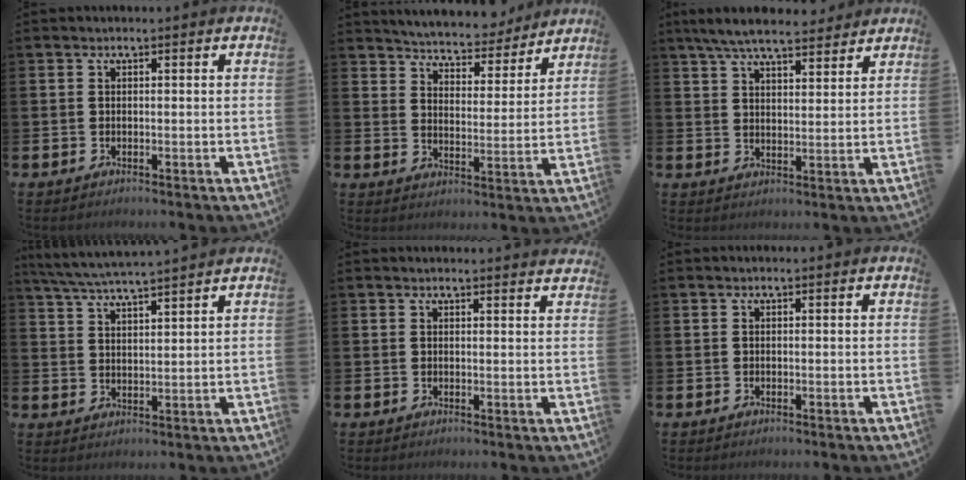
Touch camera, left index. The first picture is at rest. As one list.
[{"total": 5.7, "force": [5.6, 0.9, 0.4], "torque": [-0.032, -0.048, 0.096]}, {"total": 6.8, "force": [6.3, 1.3, 2.2], "torque": [-0.060, -0.021, 0.114]}, {"total": 5.5, "force": [5.3, -0.2, 1.4], "torque": [-0.049, -0.026, 0.096]}, {"total": 1.4, "force": [1.4, -0.1, -0.1], "torque": [0.009, -0.011, 0.023]}, {"total": 0.0}]